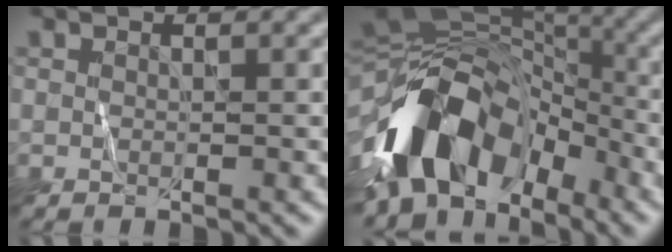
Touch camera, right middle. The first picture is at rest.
{"total": 12.6, "force": [-5.8, 7.8, 8.0], "torque": [-0.144, 0.015, -0.119]}